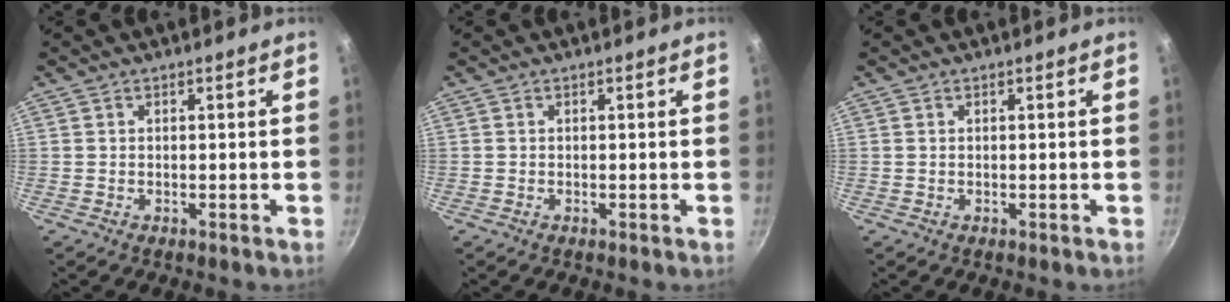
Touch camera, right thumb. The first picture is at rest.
{"total": 0.0}
{"total": 0.0}